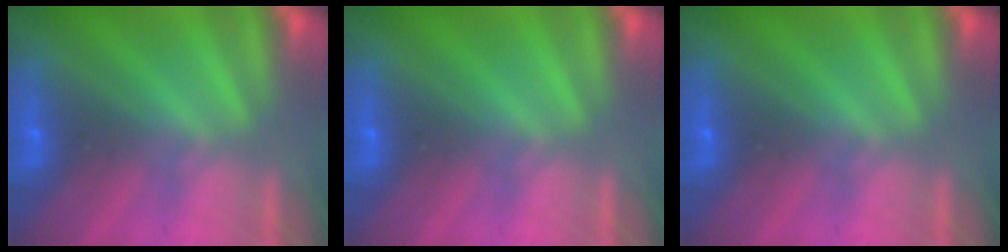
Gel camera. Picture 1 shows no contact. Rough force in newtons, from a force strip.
{"total": 0.0}
{"total": 0.0}